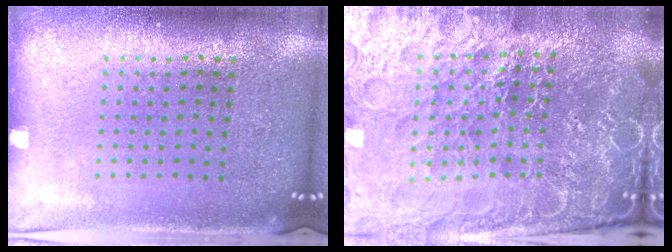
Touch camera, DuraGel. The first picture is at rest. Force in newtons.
{"total": 6.6, "press": 5.9, "slide": 3.0}